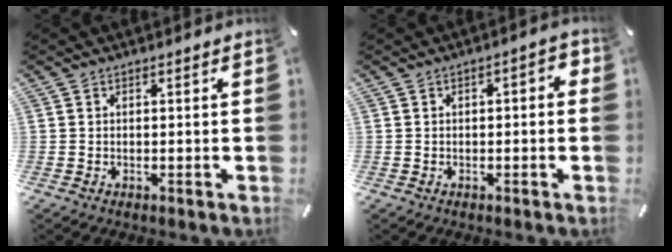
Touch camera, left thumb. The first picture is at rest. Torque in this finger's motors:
{"motor_torque": [0.02, -0.08, 0.17, 0.30, 0.01]}